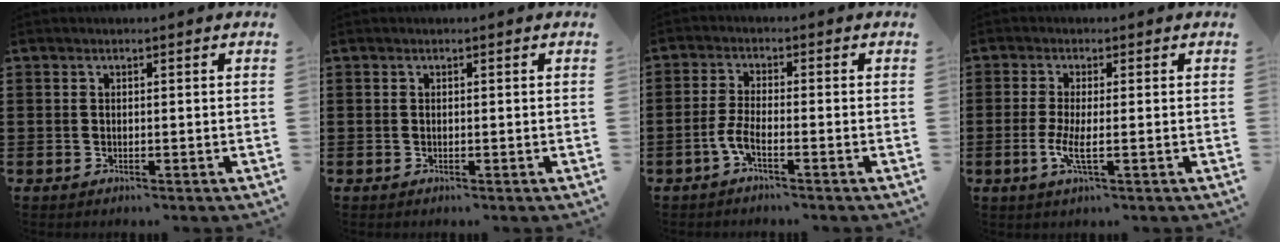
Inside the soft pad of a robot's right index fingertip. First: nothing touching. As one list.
[{"total": 0.0}, {"total": 3.5, "force": [-1.9, 0.5, 2.8], "torque": [-0.073, -0.008, -0.041]}, {"total": 4.0, "force": [-0.8, 0.7, 3.8], "torque": [-0.081, -0.006, -0.019]}]